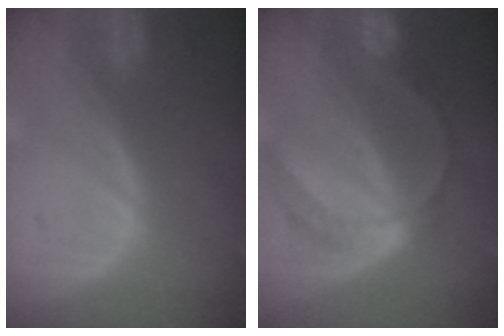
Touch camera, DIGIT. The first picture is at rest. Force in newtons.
{"total": 7.4, "press": 6.2, "slide": 4.0}